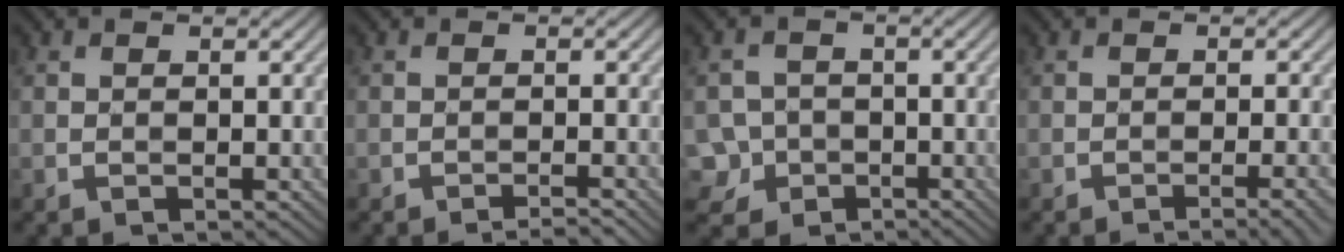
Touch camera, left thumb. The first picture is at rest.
{"total": 1.3, "force": [-1.1, -0.6, 0.2], "torque": [-0.005, 0.007, -0.028]}
{"total": 5.2, "force": [-2.4, 4.5, 0.8], "torque": [-0.026, -0.004, -0.063]}
{"total": 2.0, "force": [-1.3, -0.2, 1.6], "torque": [-0.022, 0.008, -0.030]}